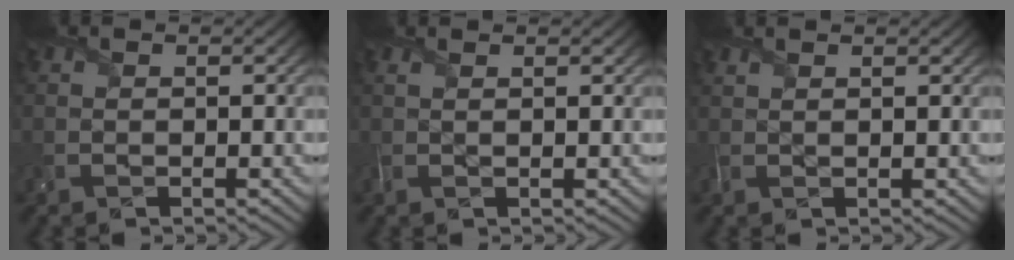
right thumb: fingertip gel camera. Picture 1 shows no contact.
{"total": 1.2, "force": [0.8, 0.2, 1.0], "torque": [-0.028, 0.001, 0.013]}
{"total": 1.4, "force": [1.1, 0.2, 0.8], "torque": [-0.026, 0.001, 0.022]}